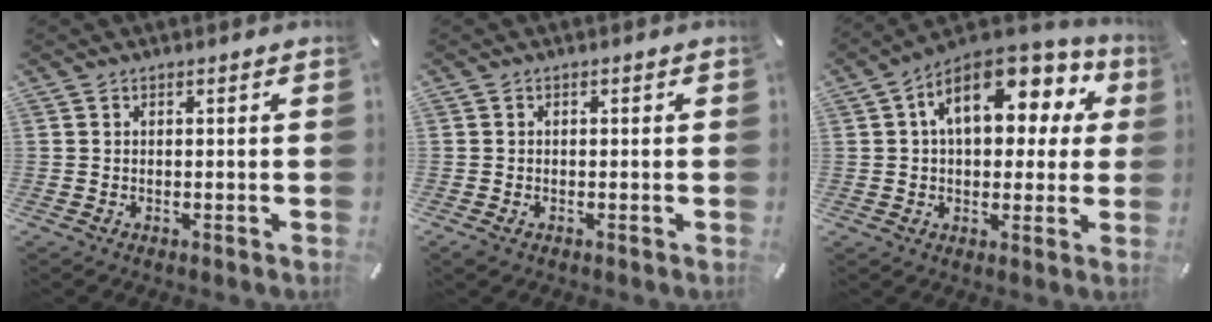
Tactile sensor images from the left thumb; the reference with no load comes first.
{"total": 0.8, "force": [-0.3, 0.5, 0.5], "torque": [-0.009, 0.000, -0.007]}
{"total": 15.6, "force": [6.1, 9.2, 11.0], "torque": [-0.170, -0.021, 0.107]}